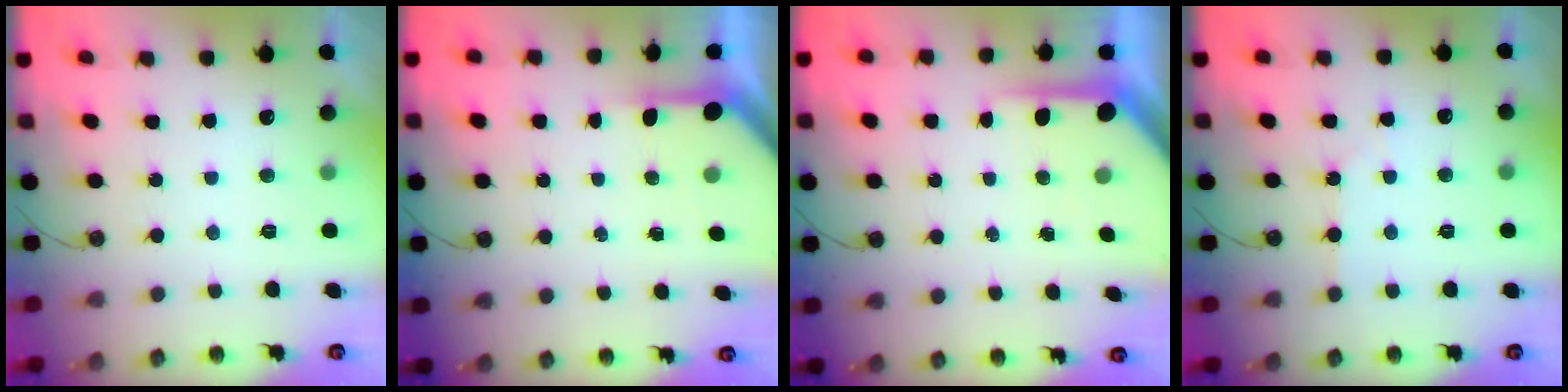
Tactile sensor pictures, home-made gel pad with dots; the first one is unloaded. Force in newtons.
{"total": 3.8, "press": 3.8, "slide": 0.3}
{"total": 6.2, "press": 6.2, "slide": 0.6}
{"total": 3.6, "press": 3.6, "slide": 0.6}